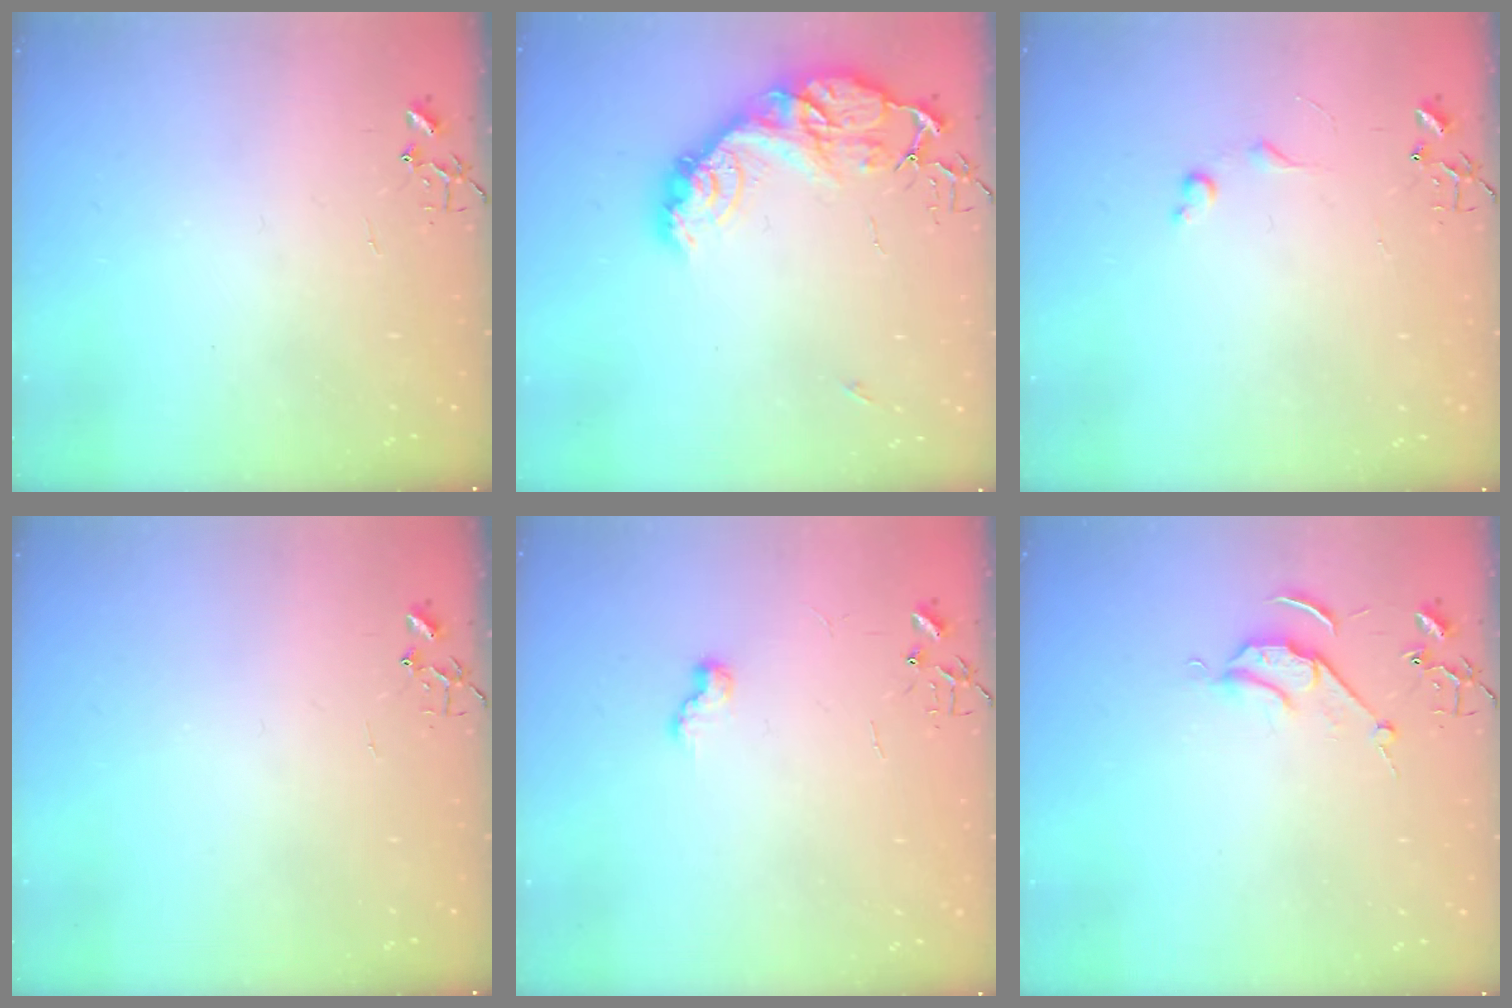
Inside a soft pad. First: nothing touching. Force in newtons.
{"total": 15.4, "press": 15.3, "slide": 1.3}
{"total": 5.9, "press": 5.8, "slide": 0.8}
{"total": 0.0}
{"total": 7.5, "press": 7.5, "slide": 0.7}
{"total": 6.2, "press": 6.2, "slide": 0.5}